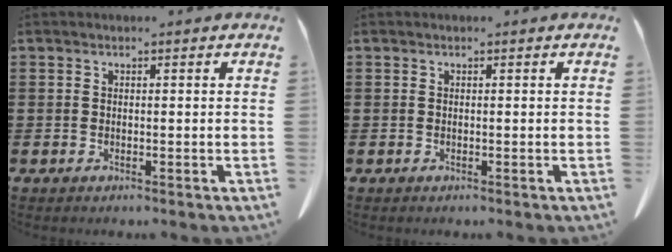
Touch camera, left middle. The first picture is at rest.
{"total": 0.0}